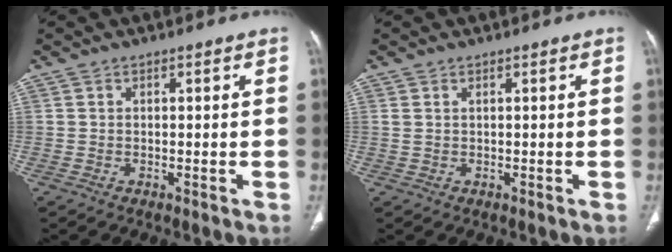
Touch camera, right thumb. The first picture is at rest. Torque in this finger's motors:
{"motor_torque": [0.03, -0.17, -0.15, 0.14, -0.06]}